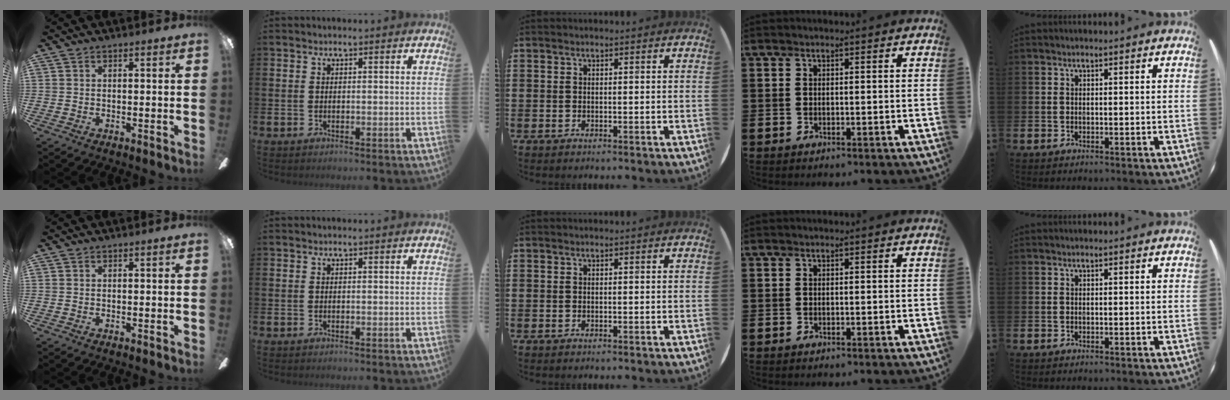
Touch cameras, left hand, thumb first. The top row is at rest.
{}